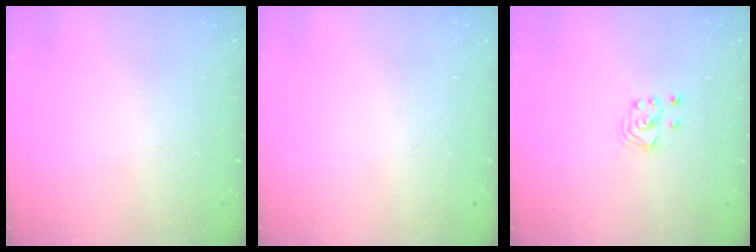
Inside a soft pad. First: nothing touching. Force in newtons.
{"total": 0.0}
{"total": 2.5, "press": 2.5, "slide": 0.3}